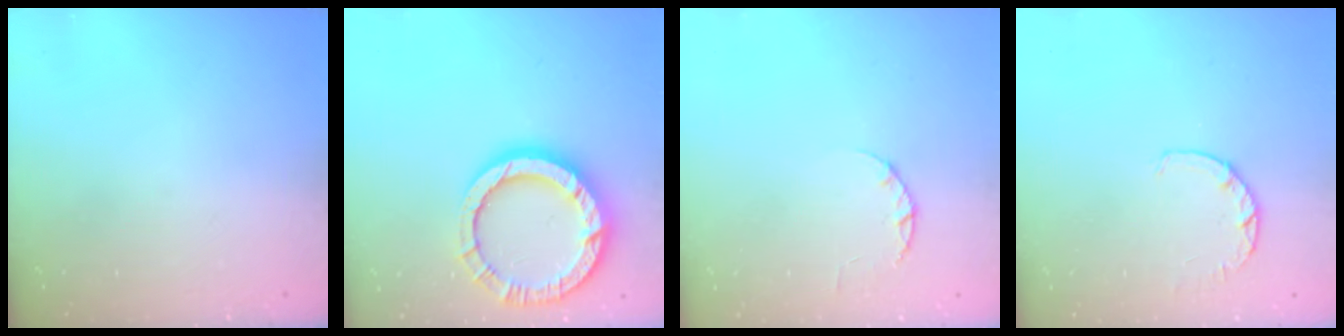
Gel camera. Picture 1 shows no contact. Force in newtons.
{"total": 15.1, "press": 15.0, "slide": 1.5}
{"total": 2.4, "press": 2.3, "slide": 0.4}
{"total": 2.8, "press": 2.7, "slide": 0.5}